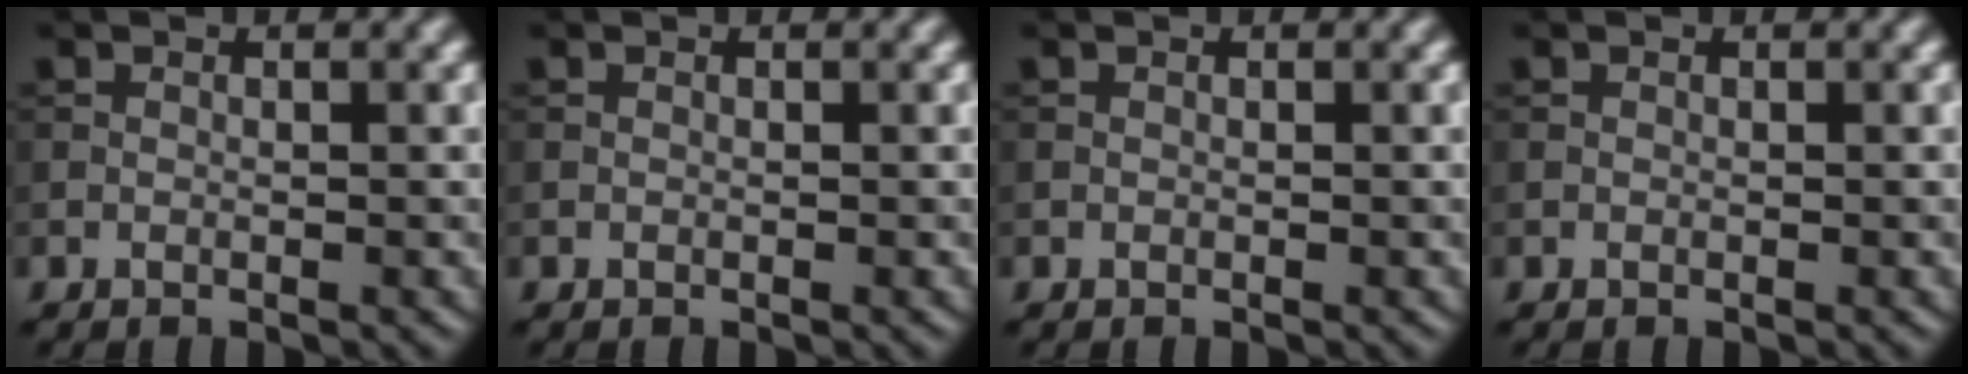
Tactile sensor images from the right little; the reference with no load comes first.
{"total": 0.0}
{"total": 0.0}
{"total": 0.0}